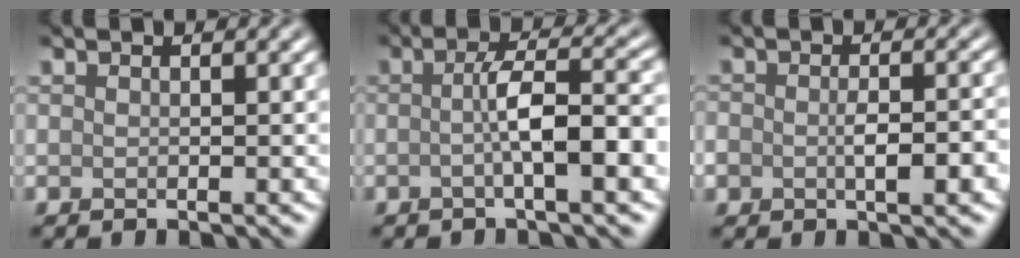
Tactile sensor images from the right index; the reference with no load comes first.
{"total": 5.8, "force": [-0.8, 1.2, 5.6], "torque": [-0.091, 0.012, -0.018]}
{"total": 4.2, "force": [-1.2, 2.2, 3.4], "torque": [-0.057, -0.005, -0.019]}